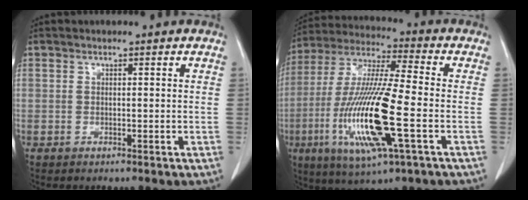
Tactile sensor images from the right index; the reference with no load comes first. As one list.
[{"total": 18.2, "force": [-4.5, 1.5, 17.6], "torque": [-0.363, -0.019, -0.081]}]